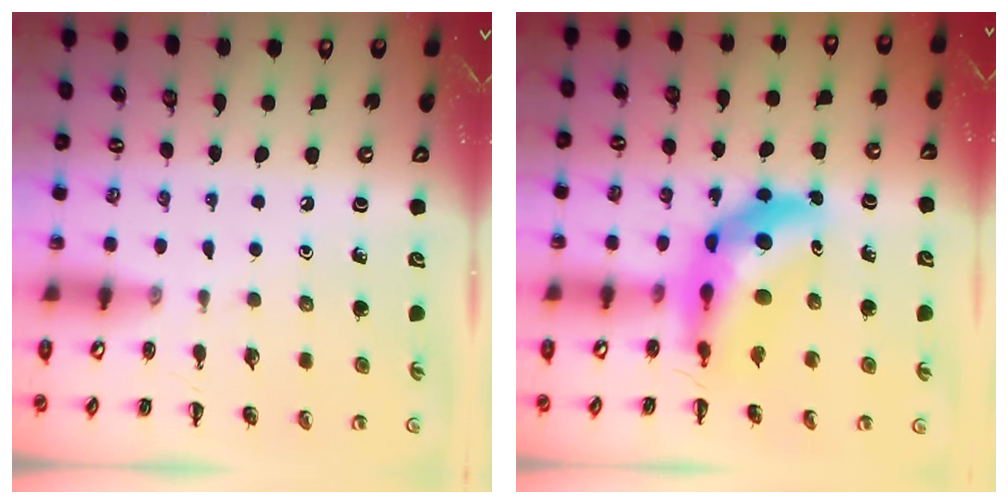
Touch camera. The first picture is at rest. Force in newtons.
{"total": 9.8, "press": 9.3, "slide": 3.2}